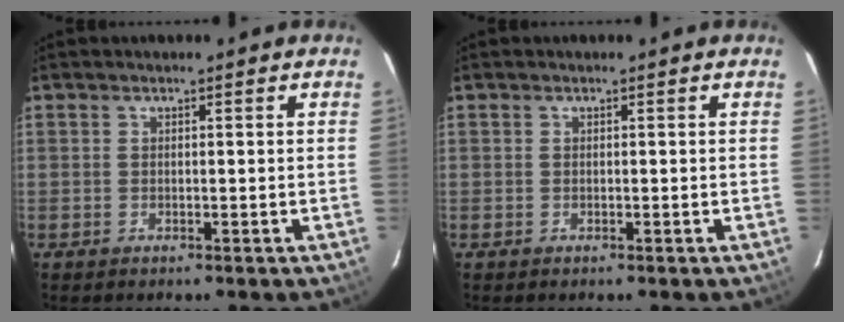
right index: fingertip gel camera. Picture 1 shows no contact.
{"total": 0.0}